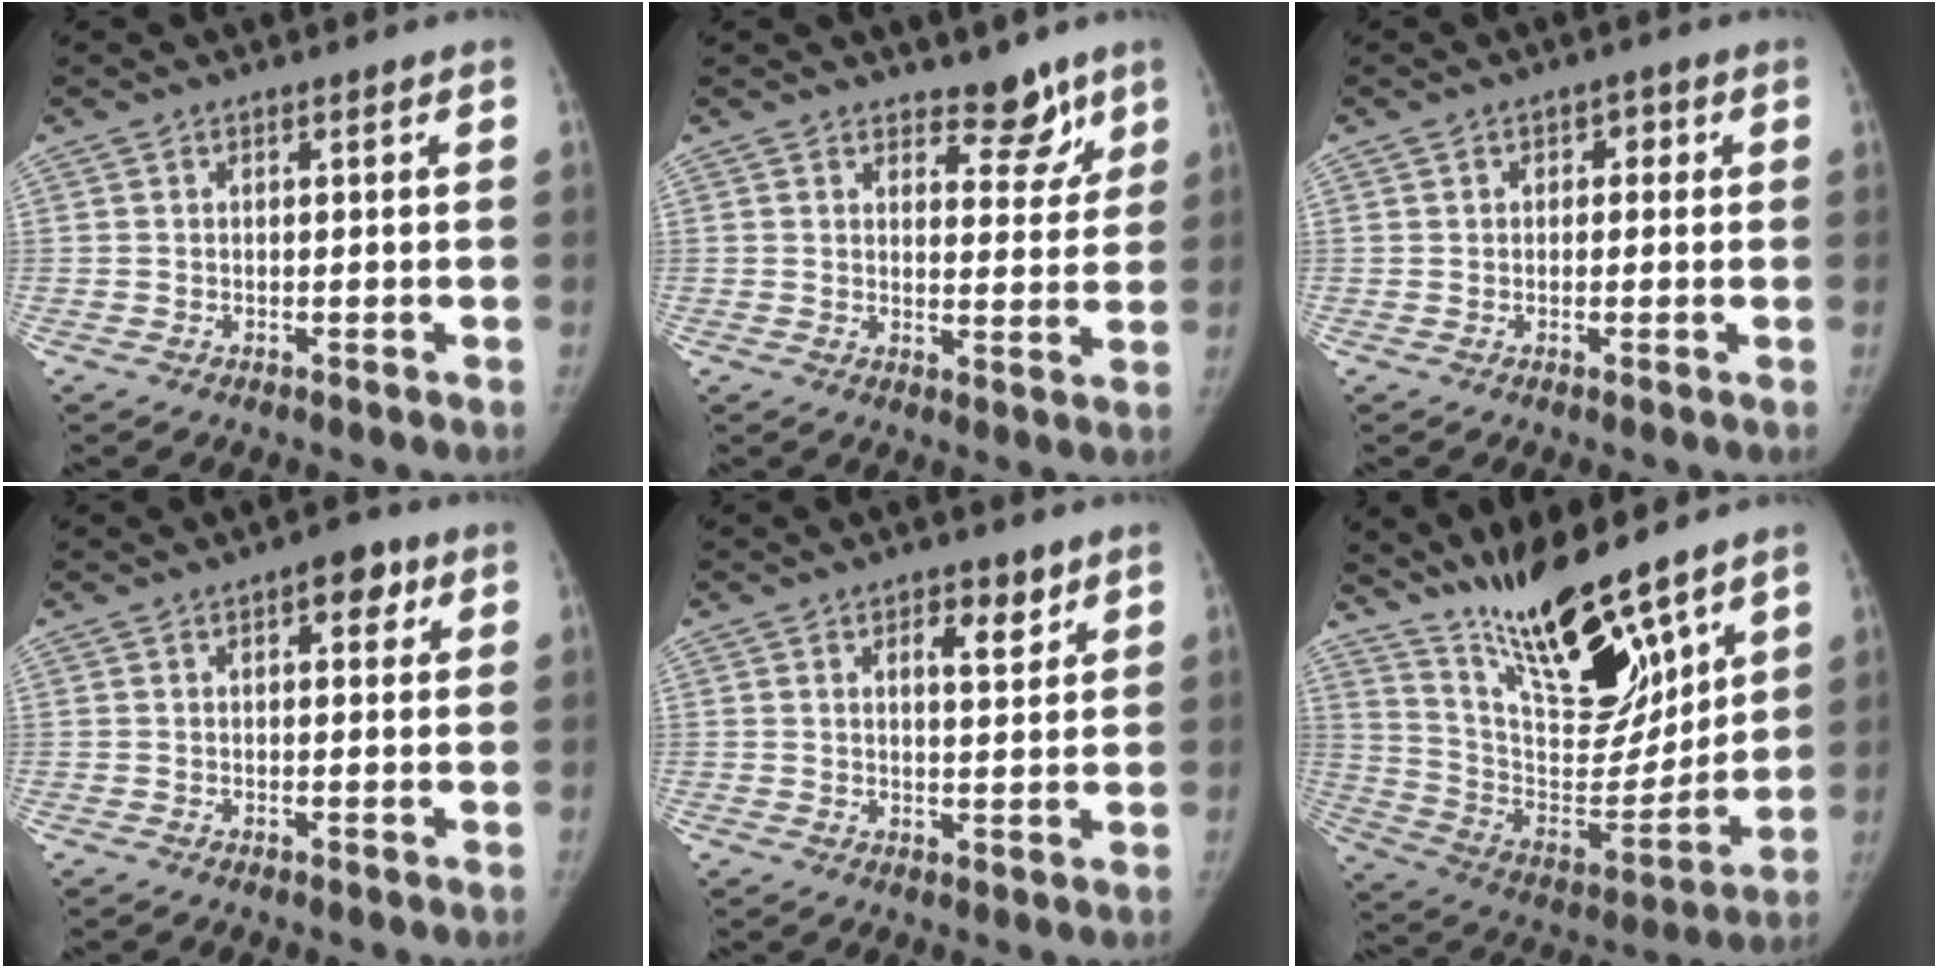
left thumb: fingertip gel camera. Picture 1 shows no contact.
{"total": 6.4, "force": [4.9, 3.3, 2.5], "torque": [0.010, -0.032, 0.068]}
{"total": 2.6, "force": [0.5, 2.2, 1.3], "torque": [0.002, 0.005, 0.003]}
{"total": 4.5, "force": [1.9, 2.4, 3.2], "torque": [-0.019, 0.000, 0.016]}
{"total": 5.3, "force": [2.9, 2.4, 3.6], "torque": [-0.035, -0.017, 0.043]}
{"total": 22.0, "force": [15.8, 7.2, 13.6], "torque": [-0.181, -0.092, 0.288]}